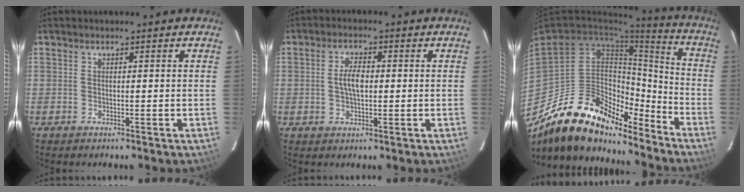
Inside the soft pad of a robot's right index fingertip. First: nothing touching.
{"total": 4.5, "force": [0.1, 2.1, 4.0], "torque": [-0.075, 0.005, 0.004]}
{"total": 24.1, "force": [-18.1, 10.6, 11.7], "torque": [-0.223, 0.021, -0.297]}